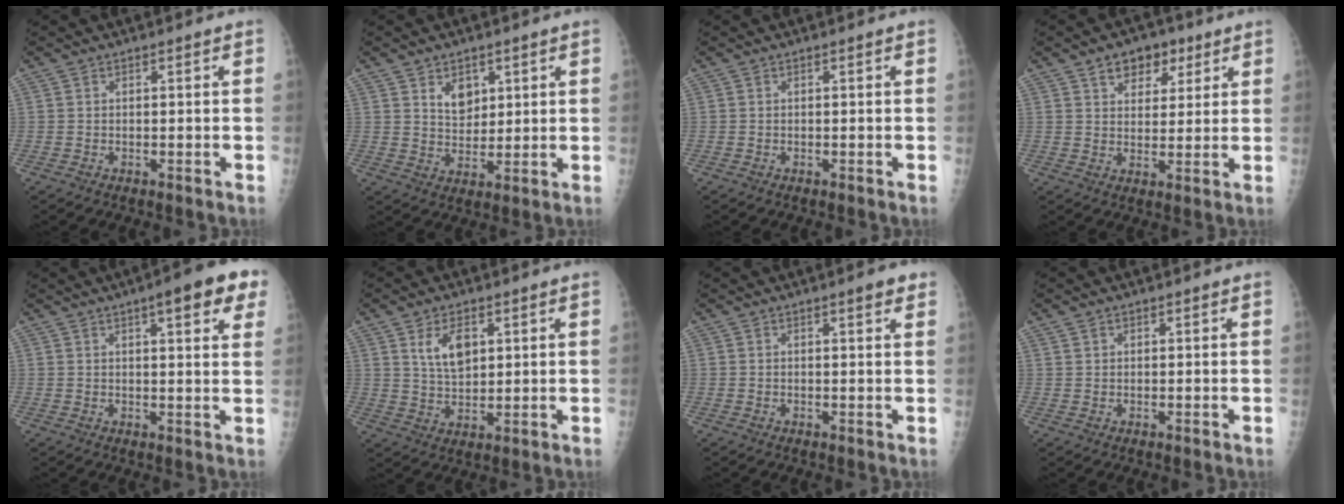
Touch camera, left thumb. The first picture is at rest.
{"total": 5.6, "force": [2.7, 3.9, 2.9], "torque": [-0.024, -0.021, 0.050]}
{"total": 0.0}
{"total": 7.6, "force": [4.3, 5.0, 3.8], "torque": [-0.022, -0.016, 0.063]}
{"total": 11.5, "force": [5.9, 2.9, 9.4], "torque": [-0.097, -0.011, 0.069]}
{"total": 6.8, "force": [2.8, 3.9, 4.9], "torque": [-0.074, -0.017, 0.058]}
{"total": 2.6, "force": [1.6, 0.6, 2.0], "torque": [-0.020, -0.005, 0.017]}
{"total": 1.0, "force": [0.7, 0.7, 0.2], "torque": [0.009, -0.003, 0.009]}